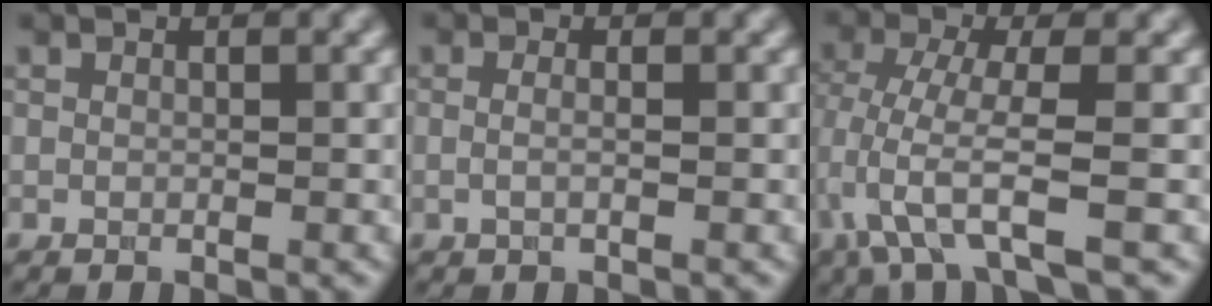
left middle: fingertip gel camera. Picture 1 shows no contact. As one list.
[{"total": 1.4, "force": [0.1, 0.5, 1.3], "torque": [-0.020, -0.015, -0.010]}, {"total": 5.9, "force": [-2.9, 1.1, 5.0], "torque": [-0.106, -0.010, -0.059]}]